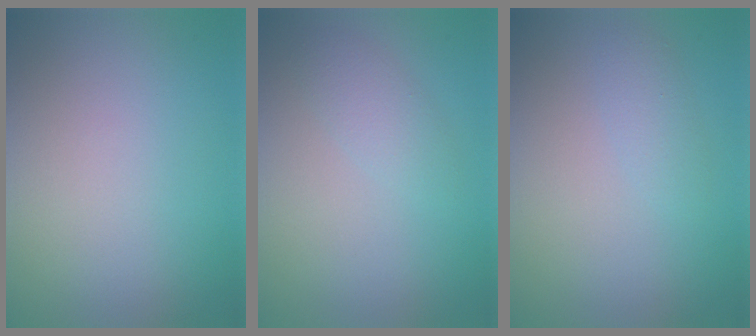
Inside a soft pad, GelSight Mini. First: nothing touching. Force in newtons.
{"total": 1.6, "press": 1.6, "slide": 0.0}
{"total": 1.3, "press": 1.3, "slide": 0.1}